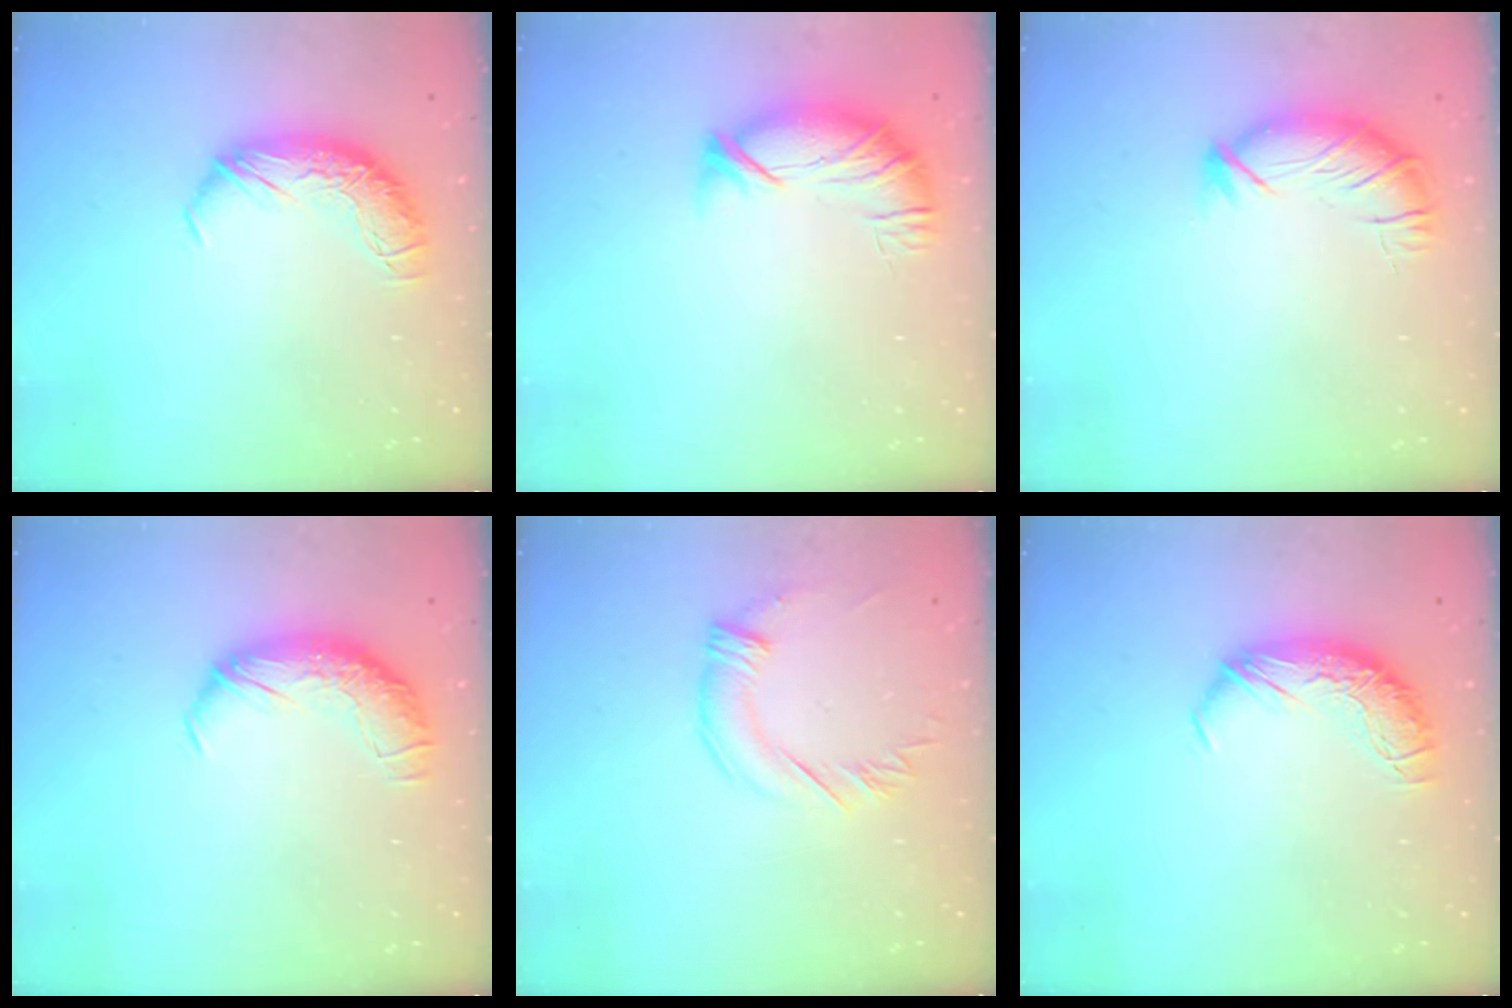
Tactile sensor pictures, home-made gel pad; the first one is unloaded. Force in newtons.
{"total": 3.2, "press": 2.8, "slide": 1.6}
{"total": 3.6, "press": 3.6, "slide": 0.7}
{"total": 1.7, "press": 0.7, "slide": 1.6}
{"total": 2.1, "press": 1.8, "slide": 1.0}
{"total": 0.0}